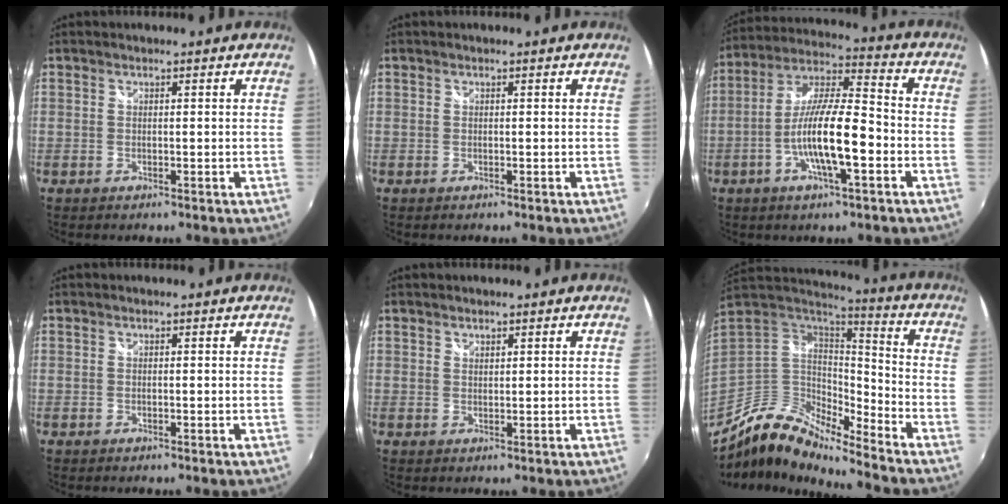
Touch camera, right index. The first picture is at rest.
{"total": 0.0}
{"total": 13.7, "force": [-4.5, 2.7, 12.6], "torque": [-0.244, -0.002, -0.084]}
{"total": 0.0}
{"total": 1.0, "force": [0.8, 0.4, 0.2], "torque": [-0.002, 0.001, 0.014]}
{"total": 12.4, "force": [-10.1, 3.2, 6.4], "torque": [-0.123, 0.003, -0.204]}